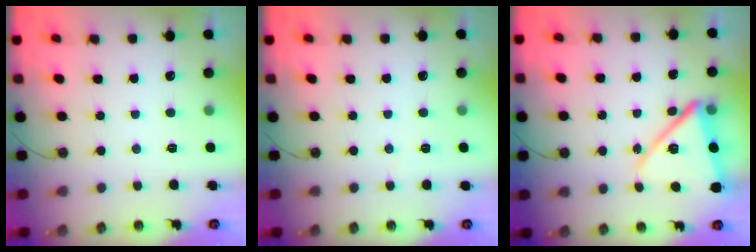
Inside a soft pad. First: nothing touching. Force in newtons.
{"total": 3.1, "press": 3.1, "slide": 0.5}
{"total": 15.0, "press": 14.9, "slide": 1.7}